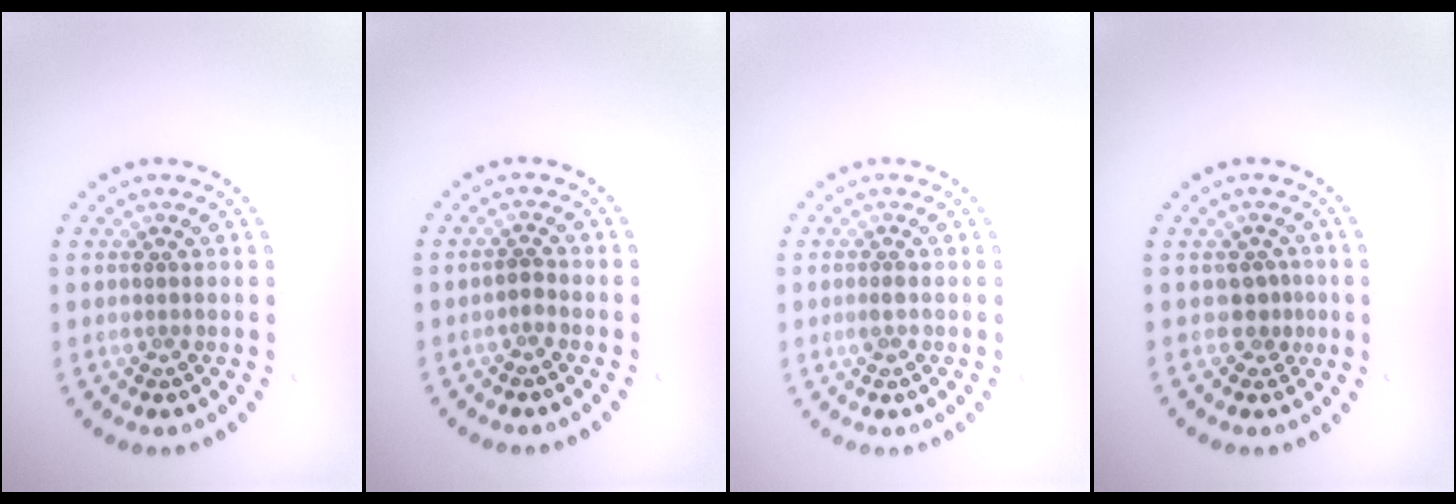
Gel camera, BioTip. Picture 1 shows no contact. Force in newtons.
{"total": 0.6, "press": 0.6, "slide": 0.2}
{"total": 1.0, "press": 0.9, "slide": 0.4}
{"total": 1.8, "press": 1.2, "slide": 1.2}